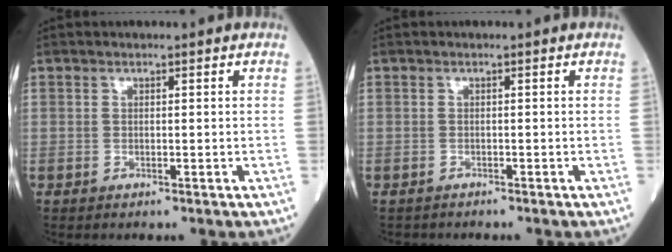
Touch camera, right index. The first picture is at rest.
{"total": 0.9, "force": [-0.9, 0.2, -0.1], "torque": [-0.002, -0.002, -0.018]}